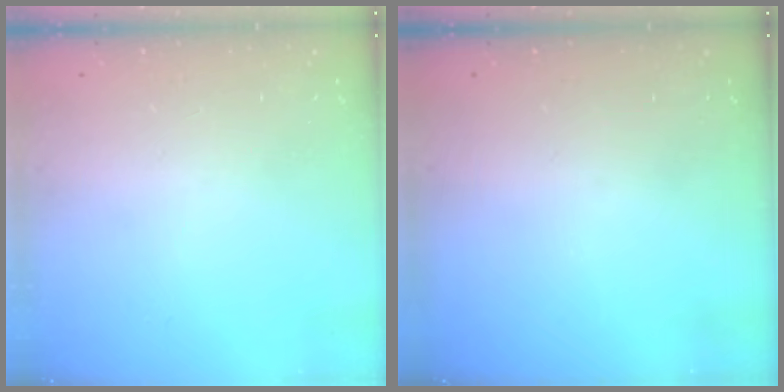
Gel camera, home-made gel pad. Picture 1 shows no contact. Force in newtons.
{"total": 0.0}